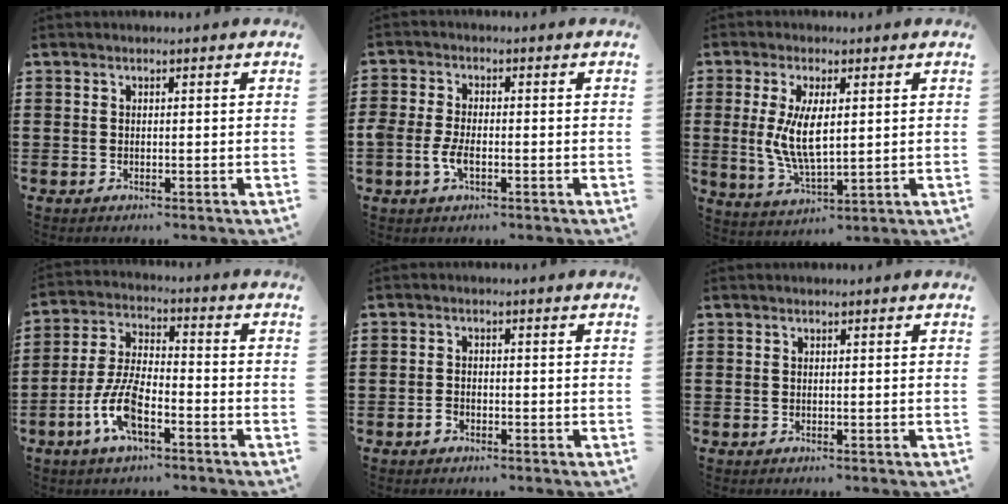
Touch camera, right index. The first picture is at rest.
{"total": 4.0, "force": [-1.2, 2.0, 3.2], "torque": [-0.078, -0.004, -0.027]}
{"total": 7.9, "force": [0.7, 3.4, 7.1], "torque": [-0.147, -0.003, 0.007]}
{"total": 8.5, "force": [-3.9, 3.1, 6.8], "torque": [-0.168, -0.009, -0.080]}
{"total": 1.7, "force": [-1.0, 1.0, 0.8], "torque": [-0.018, -0.001, -0.021]}
{"total": 0.0}